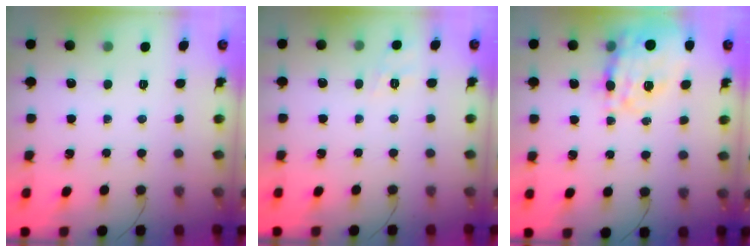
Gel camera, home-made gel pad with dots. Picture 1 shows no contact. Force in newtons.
{"total": 9.1, "press": 8.8, "slide": 2.0}
{"total": 19.5, "press": 19.0, "slide": 4.4}